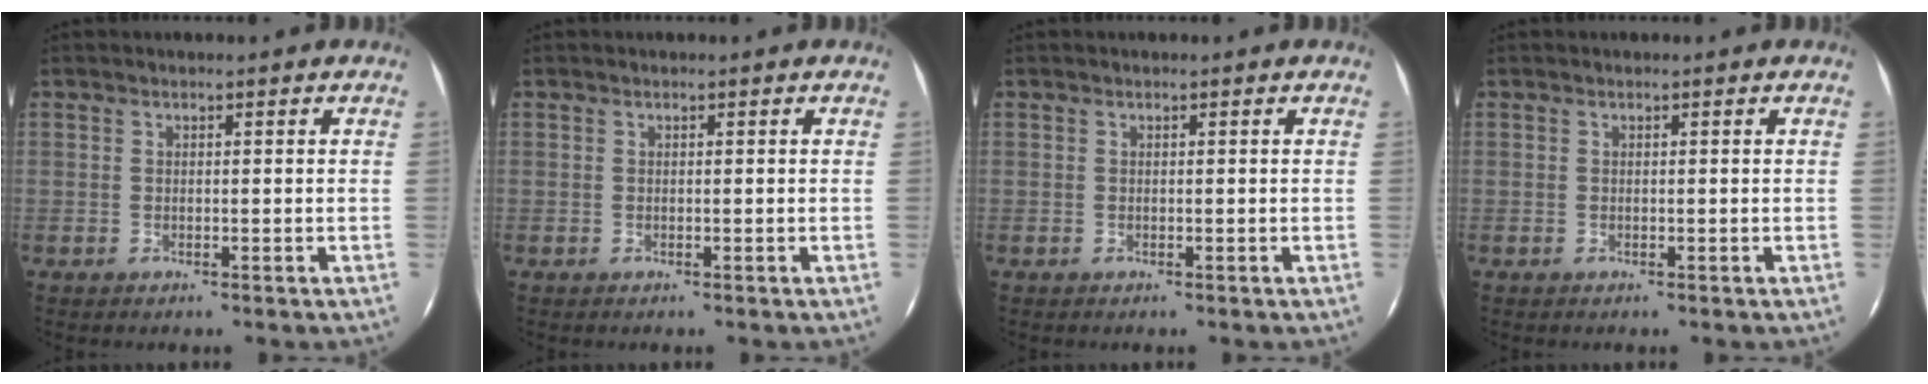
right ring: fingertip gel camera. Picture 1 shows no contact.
{"total": 0.0}
{"total": 0.0}
{"total": 0.0}